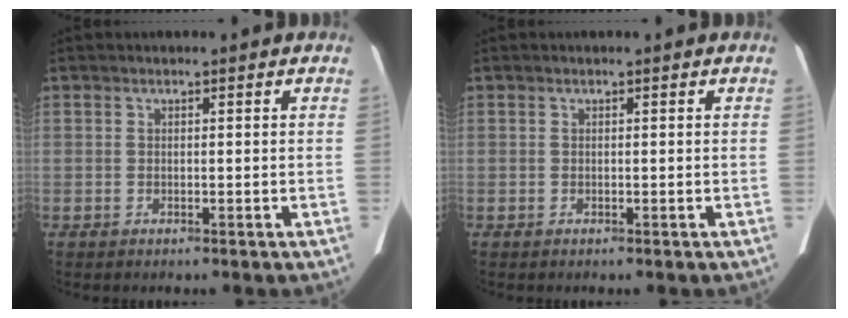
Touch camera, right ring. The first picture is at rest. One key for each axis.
{"total": 0.0}